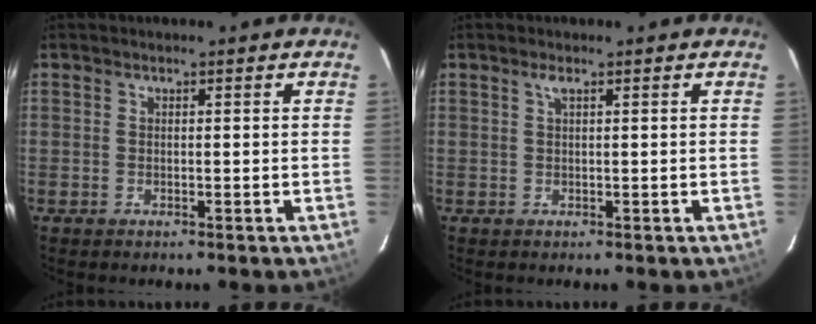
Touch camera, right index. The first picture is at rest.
{"total": 0.9, "force": [0.5, 0.0, 0.8], "torque": [-0.015, 0.004, 0.009]}